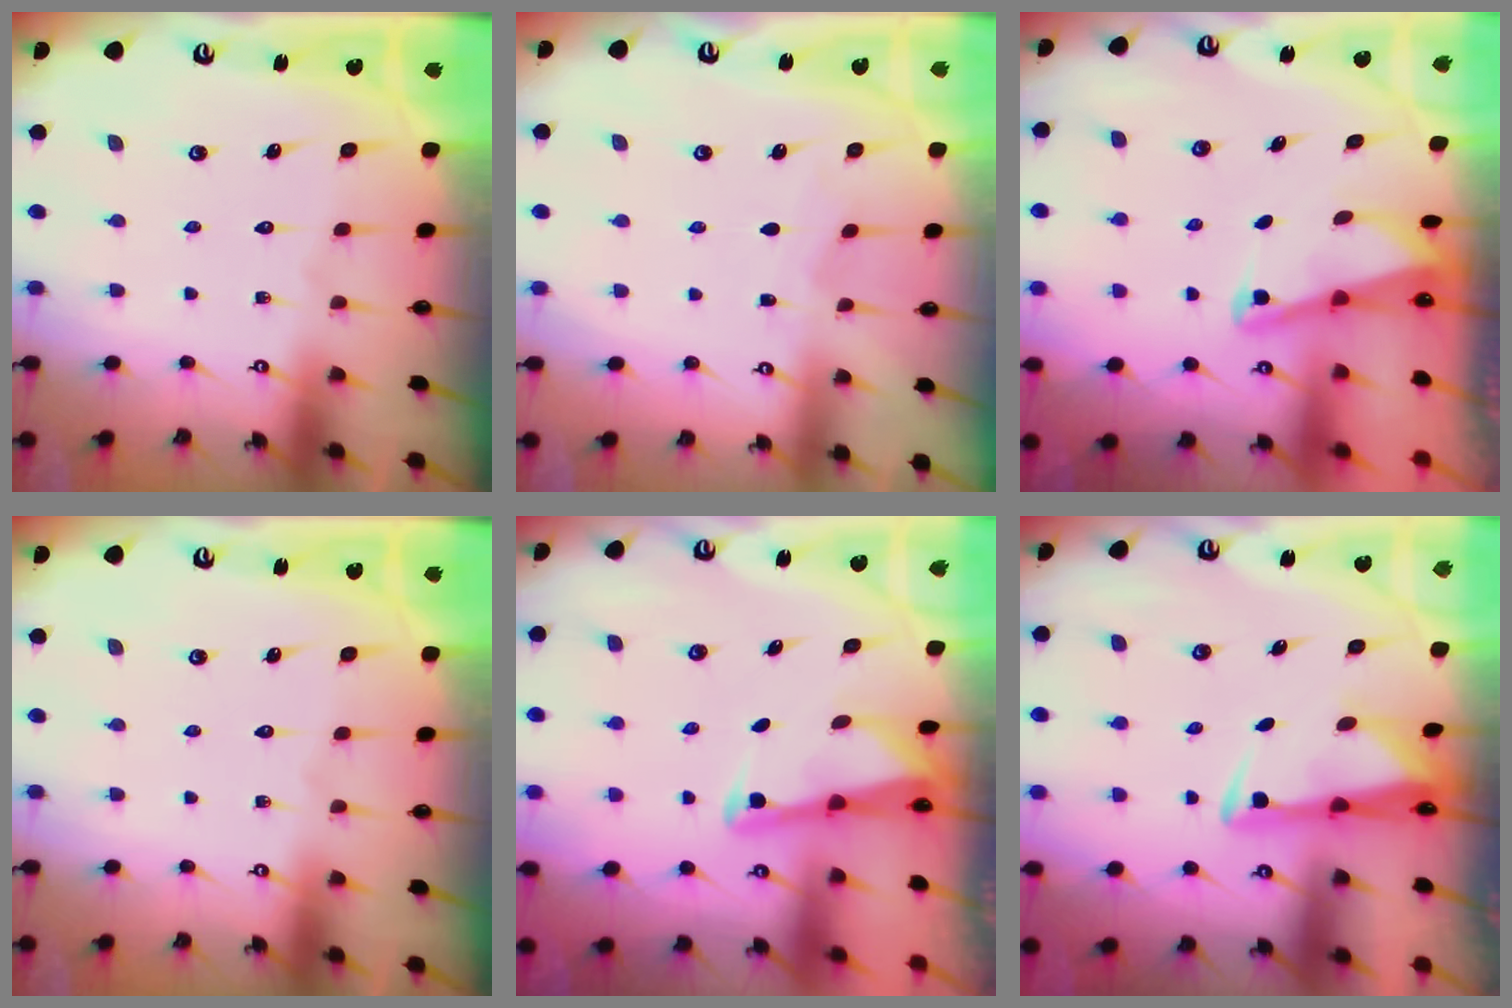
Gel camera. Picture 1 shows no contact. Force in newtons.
{"total": 2.7, "press": 2.6, "slide": 0.4}
{"total": 2.1, "press": 2.1, "slide": 0.4}
{"total": 0.0}
{"total": 2.8, "press": 2.8, "slide": 0.2}
{"total": 2.9, "press": 2.8, "slide": 0.8}